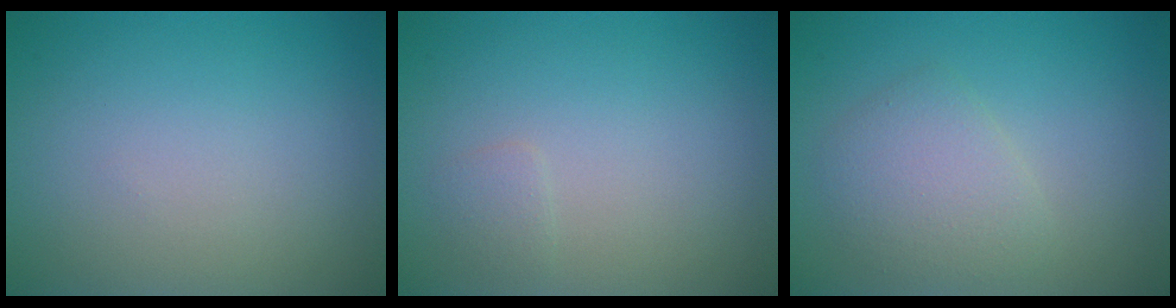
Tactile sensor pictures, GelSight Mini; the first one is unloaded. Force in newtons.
{"total": 0.8, "press": 0.8, "slide": 0.0}
{"total": 2.9, "press": 2.9, "slide": 0.0}